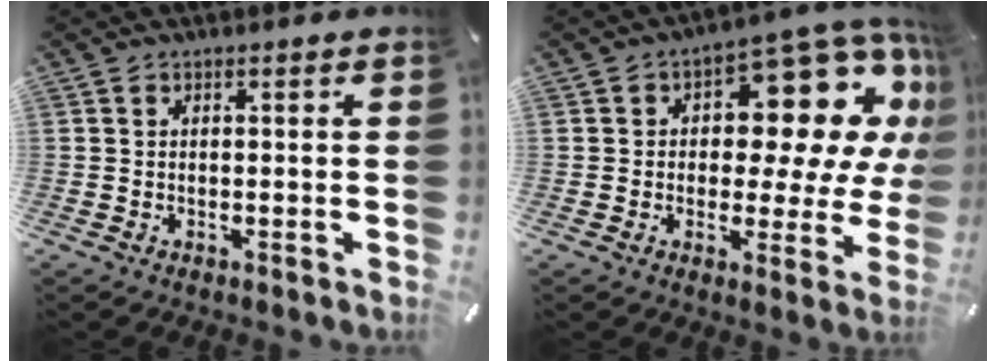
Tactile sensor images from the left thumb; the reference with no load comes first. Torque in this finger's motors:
{"motor_torque": [2.53, 2.47, 1.65, -0.39, 0.14]}